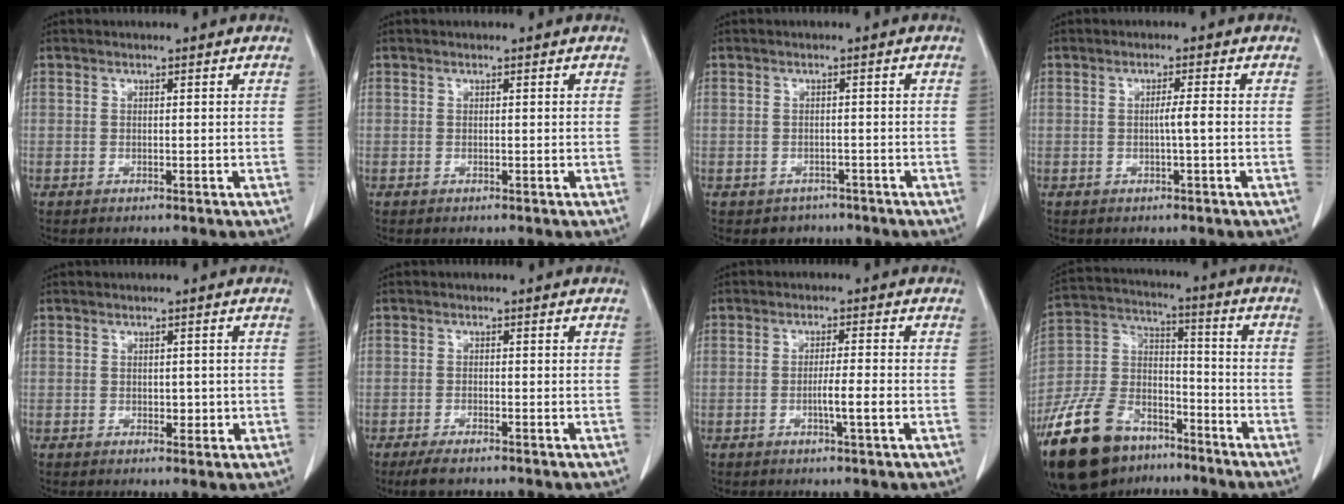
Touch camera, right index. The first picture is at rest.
{"total": 0.0}
{"total": 2.7, "force": [-1.9, 1.9, -0.1], "torque": [-0.005, 0.008, -0.026]}
{"total": 2.0, "force": [-0.3, -0.3, 2.0], "torque": [-0.033, 0.001, -0.006]}
{"total": 1.8, "force": [-0.2, 1.2, 1.3], "torque": [-0.014, 0.001, 0.001]}
{"total": 3.4, "force": [-2.6, 0.8, 2.1], "torque": [-0.041, -0.007, -0.043]}
{"total": 3.7, "force": [-1.1, -0.3, 3.5], "torque": [-0.059, -0.003, -0.020]}
{"total": 20.9, "force": [-14.2, 11.3, 10.3], "torque": [-0.259, 0.015, -0.251]}